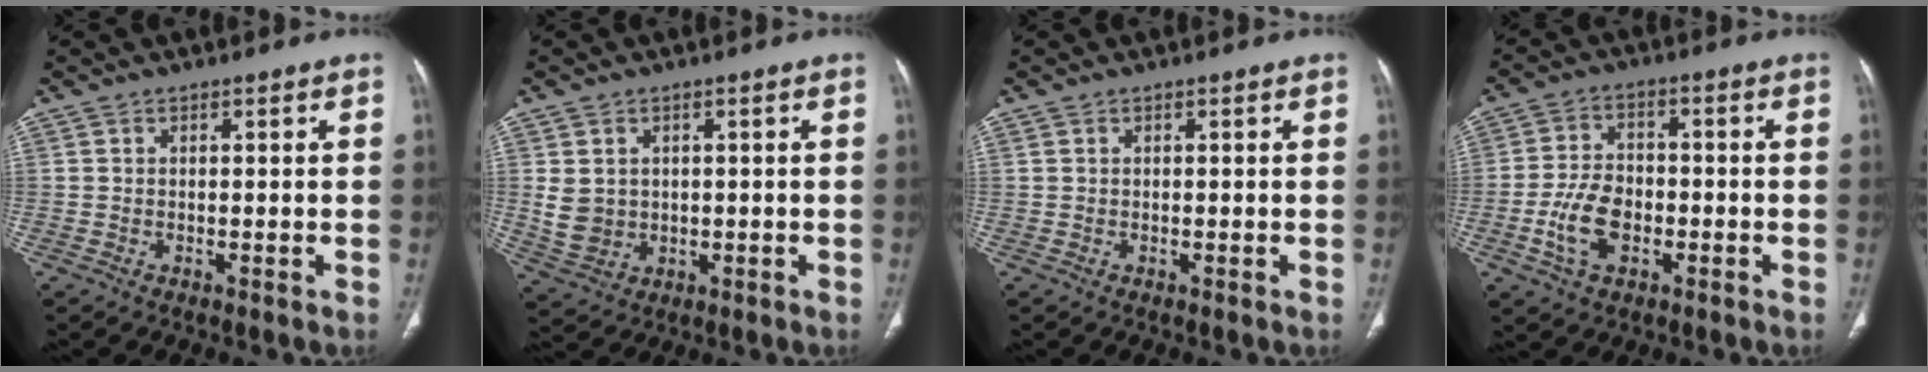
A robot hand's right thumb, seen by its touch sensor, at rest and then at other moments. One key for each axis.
{"total": 5.2, "fx": 0.7, "fy": 4.4, "fz": 2.8, "tx": -0.043, "ty": -0.007, "tz": 0.030}
{"total": 0.0}
{"total": 8.8, "fx": -2.9, "fy": 5.6, "fz": 6.1, "tx": -0.112, "ty": 0.017, "tz": -0.053}